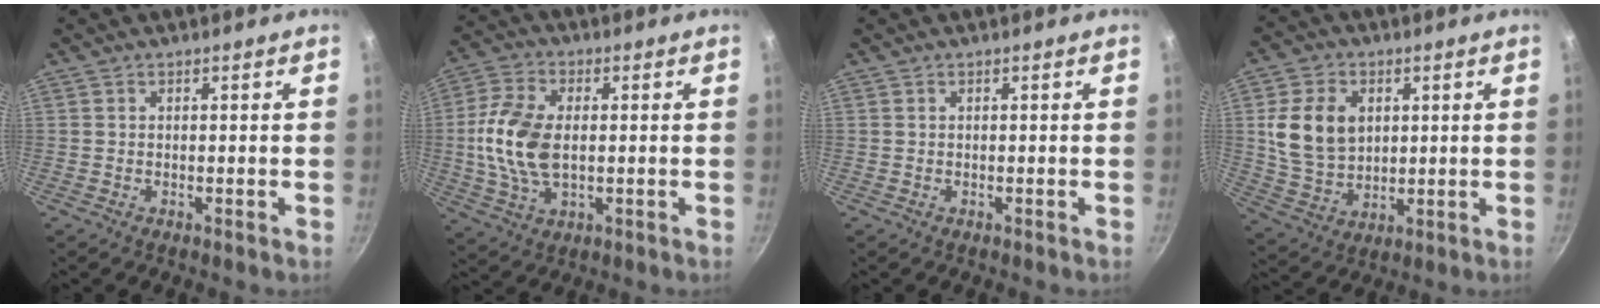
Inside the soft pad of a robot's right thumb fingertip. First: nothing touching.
{"total": 12.8, "force": [0.1, 7.5, 10.3], "torque": [-0.202, 0.010, -0.005]}
{"total": 0.0}
{"total": 12.6, "force": [2.5, 9.3, 8.0], "torque": [-0.130, -0.012, 0.056]}